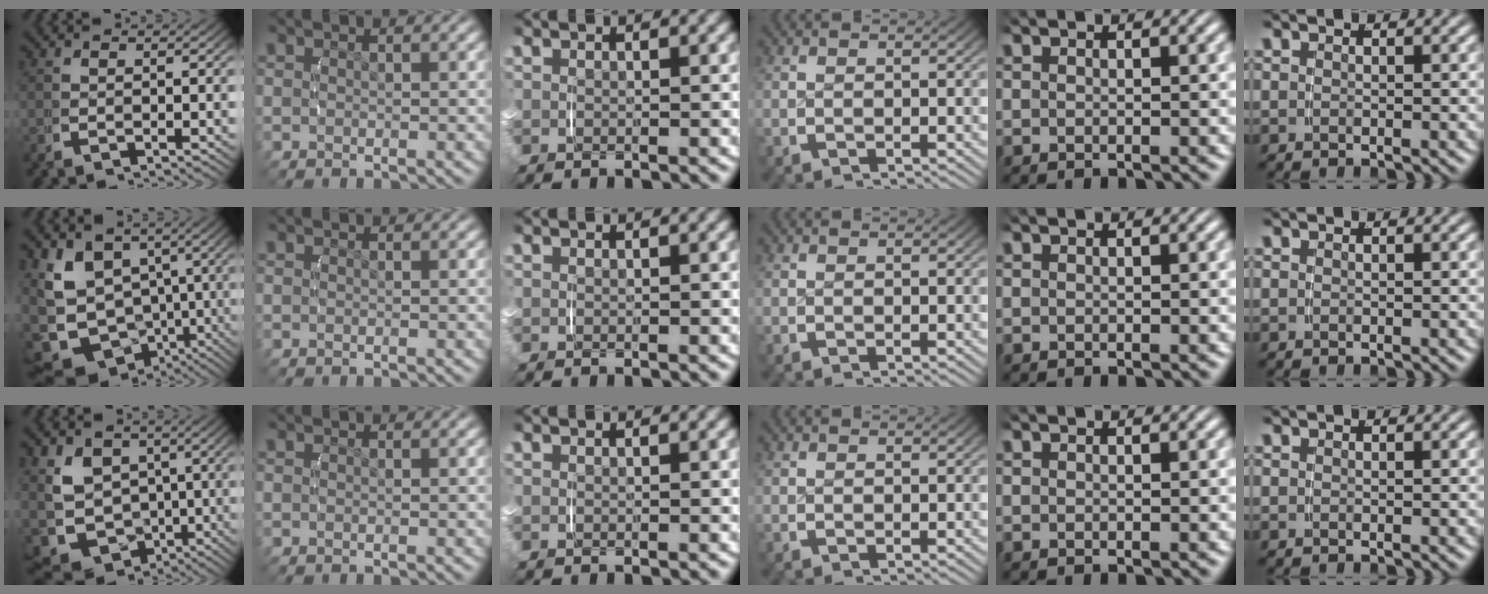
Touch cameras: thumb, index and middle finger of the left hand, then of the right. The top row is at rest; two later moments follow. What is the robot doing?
{"motion": "lift_and_place", "object": "backpack"}